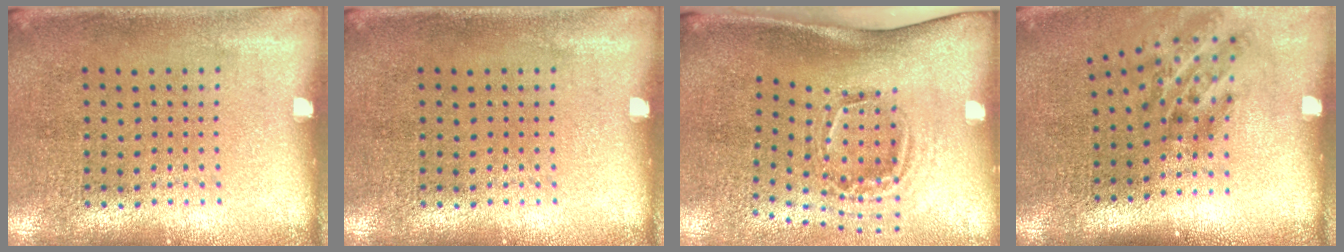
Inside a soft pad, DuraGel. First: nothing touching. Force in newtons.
{"total": 0.0}
{"total": 2.1, "press": 1.3, "slide": 1.6}
{"total": 1.9, "press": 1.2, "slide": 1.5}